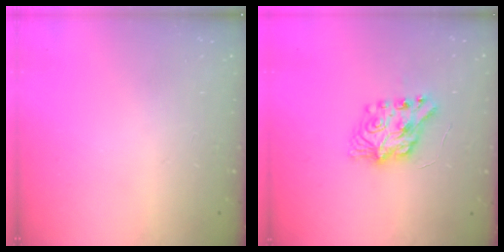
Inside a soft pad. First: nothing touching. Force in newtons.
{"total": 8.3, "press": 8.2, "slide": 0.4}